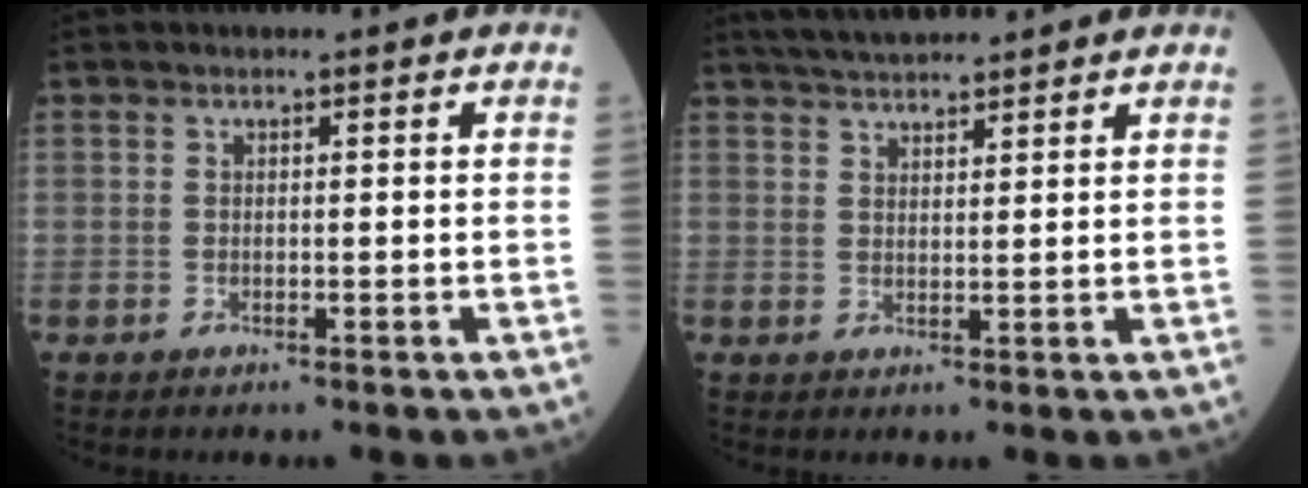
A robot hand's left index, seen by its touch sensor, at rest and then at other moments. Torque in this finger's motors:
{"motor_torque": [-0.06, -0.31, 0.34, 0.04]}